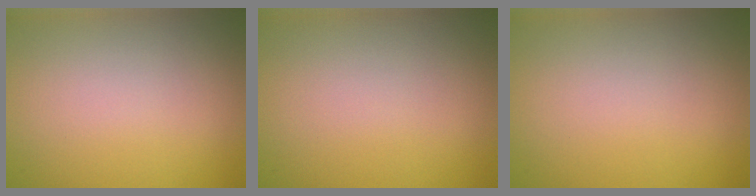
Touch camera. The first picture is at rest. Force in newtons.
{"total": 0.0}
{"total": 0.0}